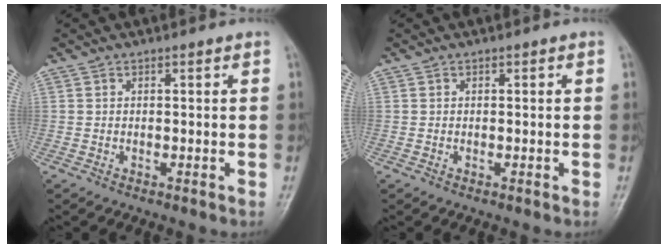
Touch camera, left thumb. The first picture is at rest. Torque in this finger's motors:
{"motor_torque": [-0.17, -0.17, -0.34, -0.34, 0.00]}